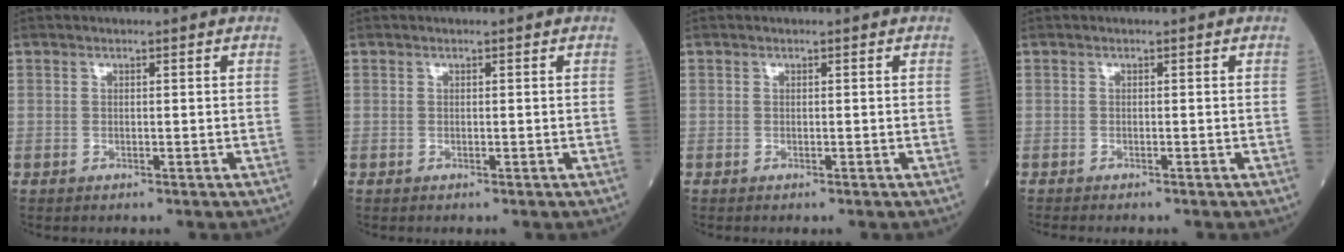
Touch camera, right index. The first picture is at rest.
{"total": 0.0}
{"total": 0.0}
{"total": 3.4, "force": [-3.0, 0.4, 1.6], "torque": [-0.021, -0.007, -0.037]}